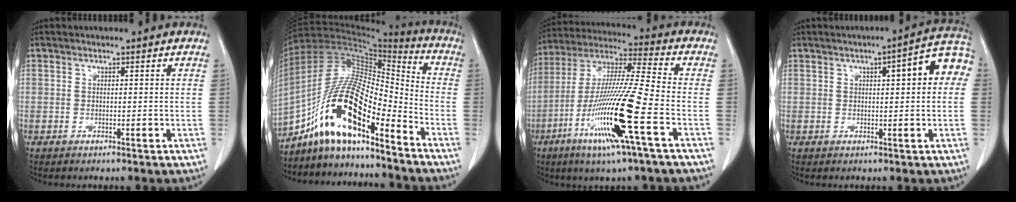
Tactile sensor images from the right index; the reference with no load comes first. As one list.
[{"total": 16.9, "force": [-10.8, 4.0, 12.3], "torque": [-0.237, 0.024, -0.191]}, {"total": 18.6, "force": [-6.8, -0.3, 17.3], "torque": [-0.356, -0.027, -0.134]}, {"total": 8.0, "force": [1.9, 1.7, 7.6], "torque": [-0.096, 0.028, 0.018]}]